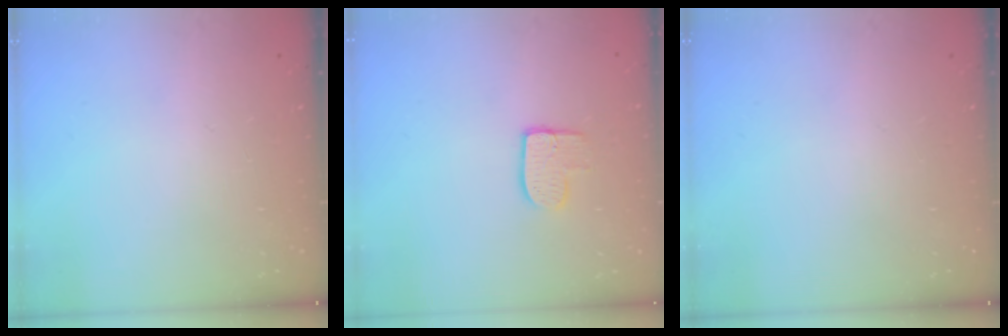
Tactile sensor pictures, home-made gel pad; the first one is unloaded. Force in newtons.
{"total": 7.9, "press": 7.9, "slide": 0.5}
{"total": 0.0}